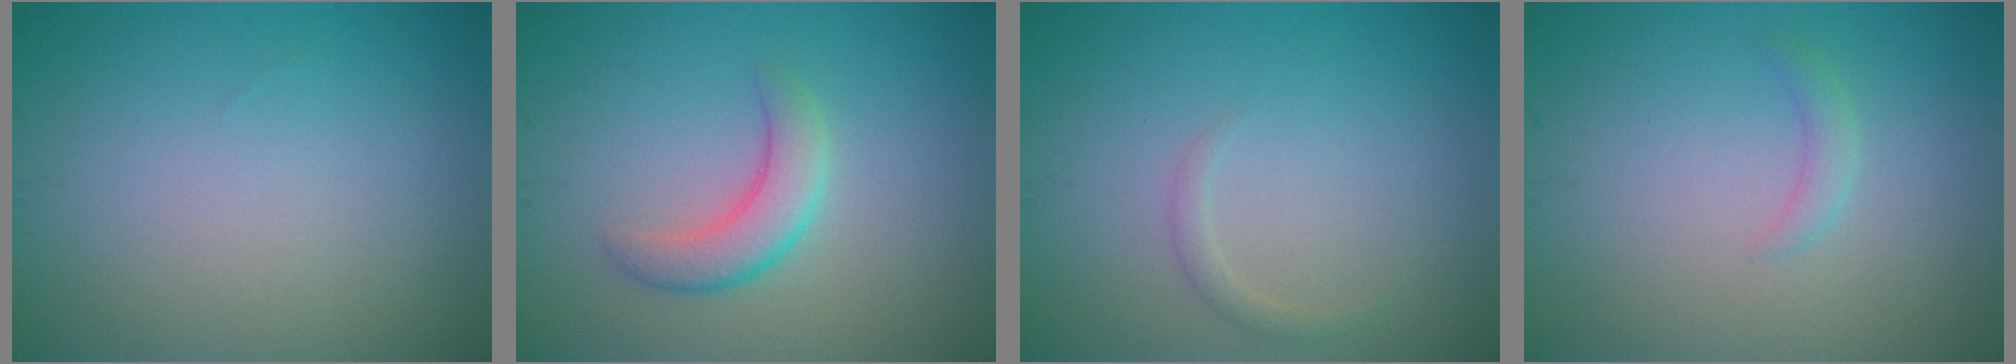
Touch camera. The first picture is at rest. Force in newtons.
{"total": 3.2, "press": 3.2, "slide": 0.2}
{"total": 0.9, "press": 0.9, "slide": 0.0}
{"total": 1.1, "press": 1.1, "slide": 0.1}